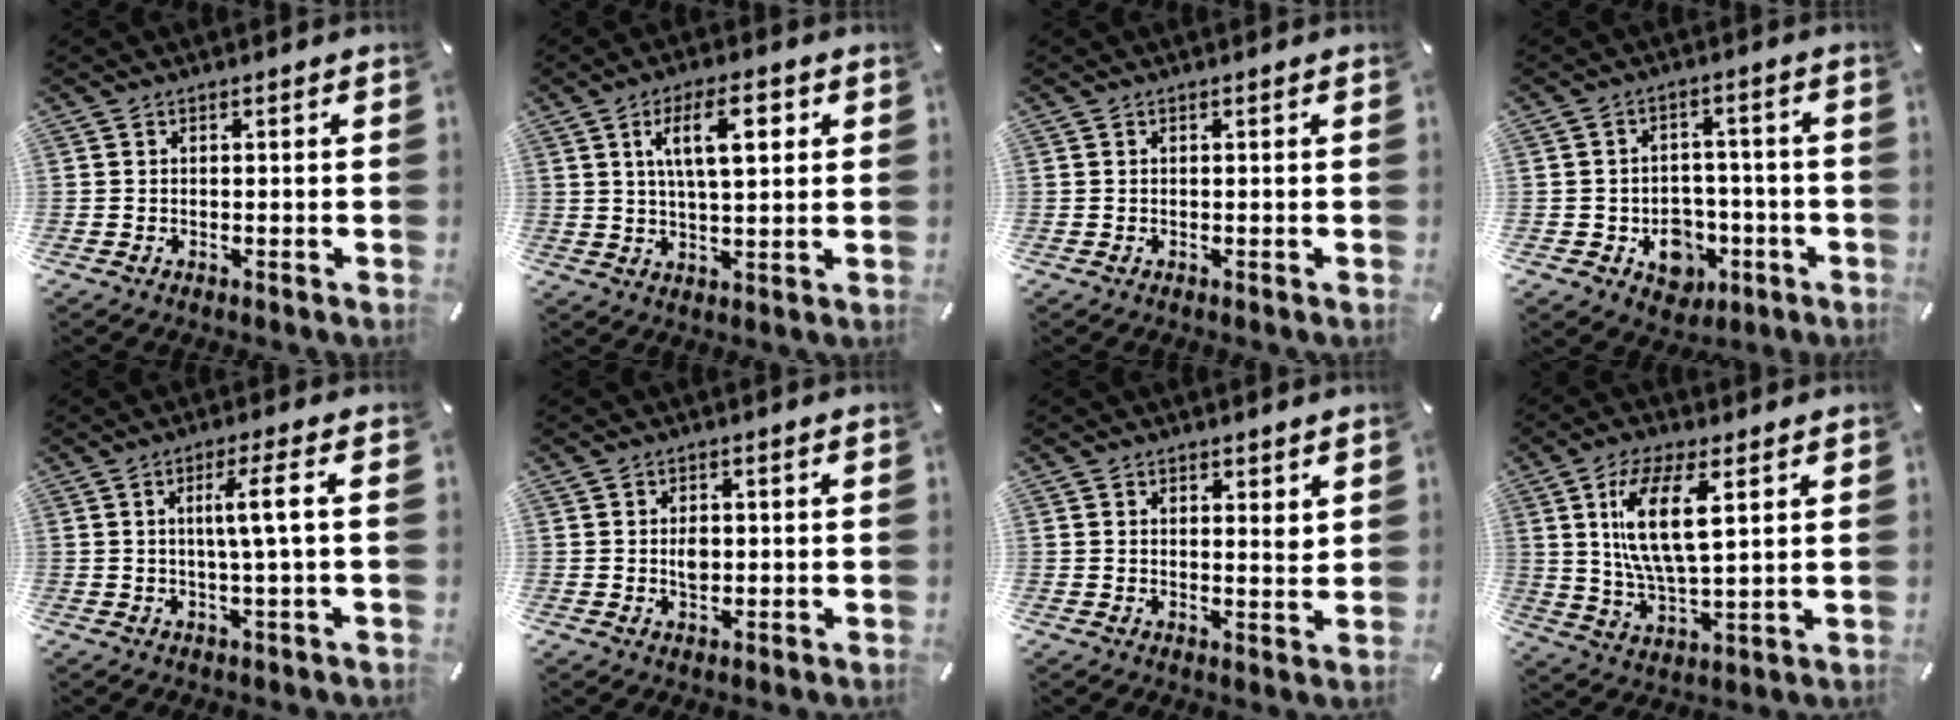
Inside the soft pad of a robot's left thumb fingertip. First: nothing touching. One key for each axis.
{"total": 11.1, "fx": 4.0, "fy": 4.3, "fz": 9.5, "tx": -0.166, "ty": -0.005, "tz": 0.060}
{"total": 0.0}
{"total": 8.2, "fx": -2.3, "fy": 7.4, "fz": 2.7, "tx": -0.018, "ty": 0.011, "tz": -0.032}
{"total": 7.5, "fx": 1.1, "fy": 0.0, "fz": 7.4, "tx": -0.133, "ty": -0.003, "tz": 0.010}
{"total": 2.8, "fx": 0.3, "fy": 1.9, "fz": 2.1, "tx": -0.027, "ty": -0.003, "tz": 0.001}
{"total": 3.2, "fx": 2.3, "fy": 1.6, "fz": 1.6, "tx": -0.012, "ty": -0.014, "tz": 0.038}
{"total": 13.4, "fx": 5.1, "fy": 5.1, "fz": 11.3, "tx": -0.229, "ty": -0.008, "tz": 0.087}